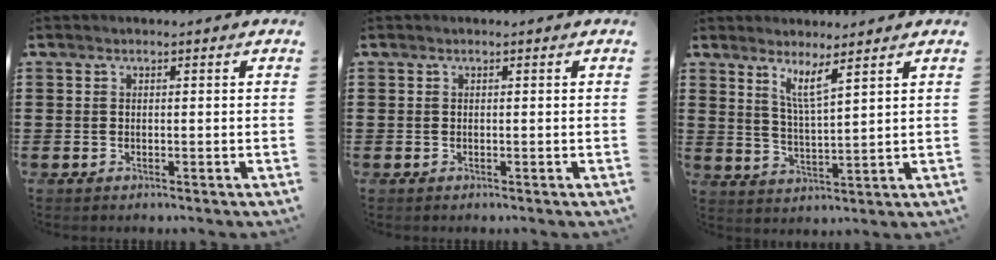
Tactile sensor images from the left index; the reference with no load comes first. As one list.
[{"total": 0.0}, {"total": 4.8, "force": [3.5, 0.1, 3.2], "torque": [-0.066, -0.013, 0.060]}]